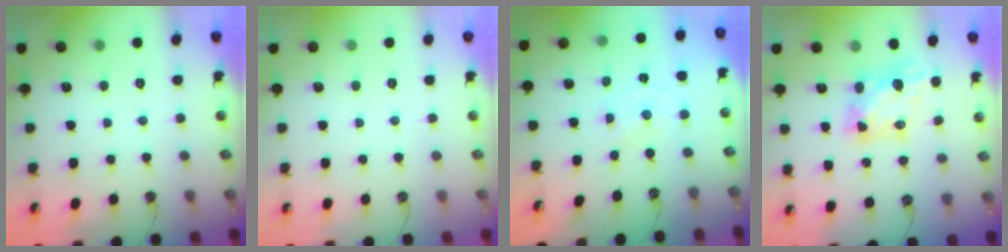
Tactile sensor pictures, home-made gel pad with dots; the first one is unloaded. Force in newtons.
{"total": 0.0}
{"total": 0.0}
{"total": 6.1, "press": 6.0, "slide": 0.8}